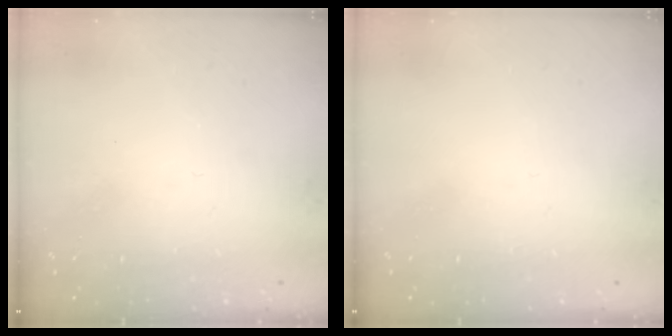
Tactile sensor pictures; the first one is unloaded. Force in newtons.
{"total": 0.0}